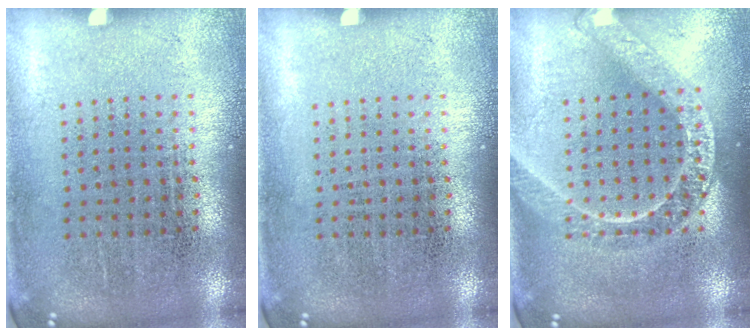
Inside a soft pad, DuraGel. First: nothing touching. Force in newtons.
{"total": 0.0}
{"total": 1.7, "press": 1.7, "slide": 0.2}